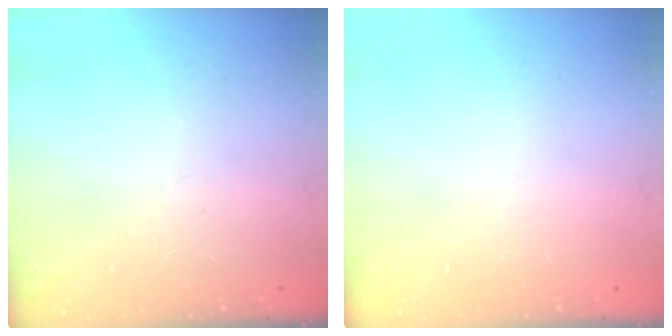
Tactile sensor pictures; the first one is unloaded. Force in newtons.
{"total": 0.0}